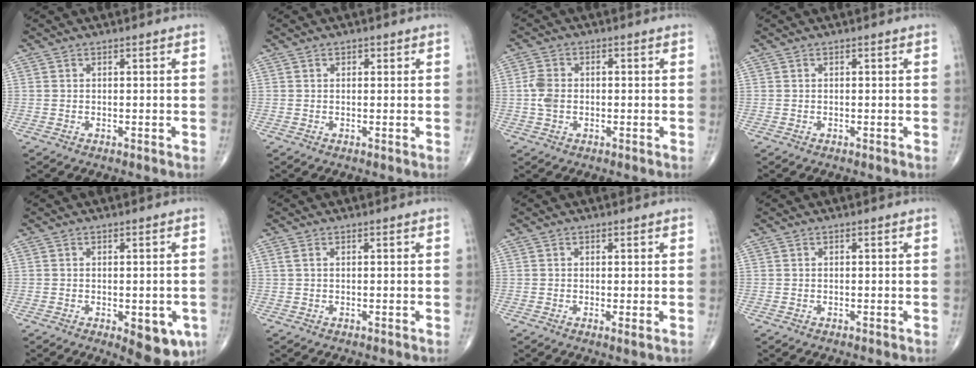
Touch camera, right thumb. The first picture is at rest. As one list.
[{"total": 0.8, "force": [0.4, 0.6, 0.3], "torque": [0.001, -0.001, 0.005]}, {"total": 4.2, "force": [-0.5, 3.0, 2.9], "torque": [-0.062, 0.012, -0.013]}, {"total": 0.0}, {"total": 8.2, "force": [-2.9, 3.6, 6.8], "torque": [-0.061, -0.008, -0.028]}, {"total": 0.8, "force": [0.3, 0.4, 0.7], "torque": [-0.021, 0.010, 0.008]}, {"total": 1.0, "force": [0.0, 0.2, 1.0], "torque": [-0.022, -0.006, -0.002]}, {"total": 0.0}]